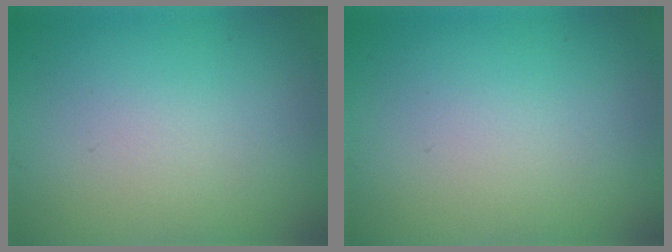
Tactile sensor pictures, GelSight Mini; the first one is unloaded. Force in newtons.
{"total": 0.0}